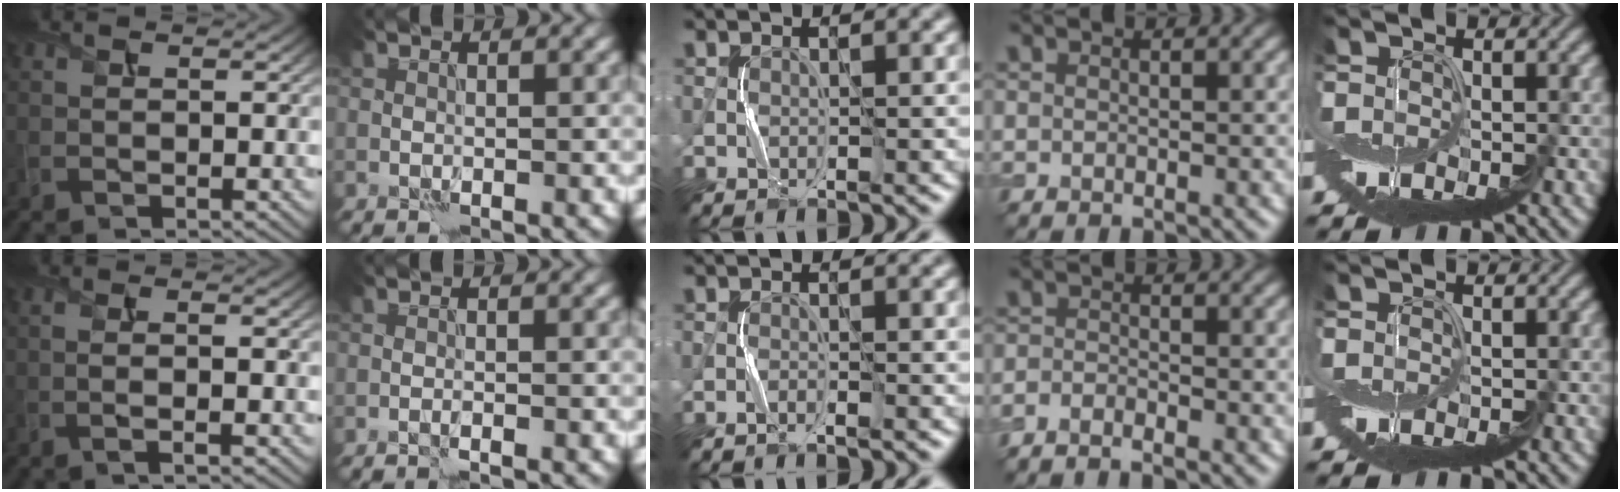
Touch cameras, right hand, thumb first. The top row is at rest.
{"thumb": {"total": 2.2, "force": [-0.6, 0.5, 2.0], "torque": [-0.035, -0.003, -0.019]}, "index": {"total": 0.7, "force": [-0.6, -0.1, 0.3], "torque": [-0.005, -0.001, -0.012]}, "middle": {"total": 0.6, "force": [-0.5, -0.1, 0.3], "torque": [-0.008, 0.000, -0.011]}, "ring": {"total": 1.7, "force": [-1.7, -0.1, 0.2], "torque": [-0.011, -0.003, -0.037]}}